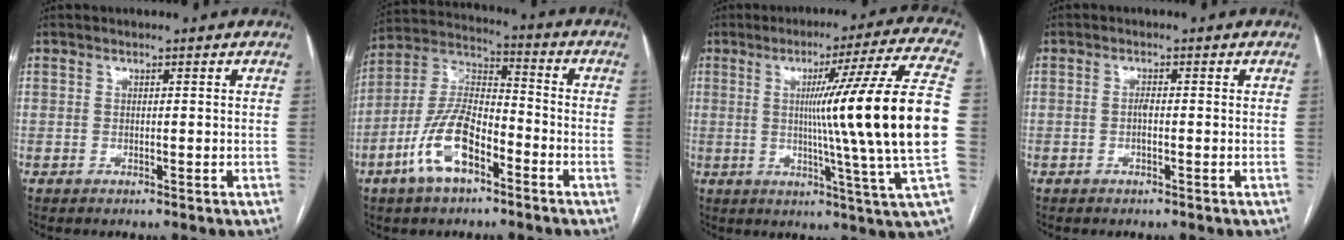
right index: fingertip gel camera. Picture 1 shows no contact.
{"total": 12.4, "force": [-6.0, 5.1, 9.6], "torque": [-0.208, 0.014, -0.113]}
{"total": 21.5, "force": [0.5, -2.9, 21.3], "torque": [-0.273, -0.005, -0.011]}
{"total": 1.2, "force": [-0.3, 0.3, 1.1], "torque": [-0.019, 0.004, -0.004]}